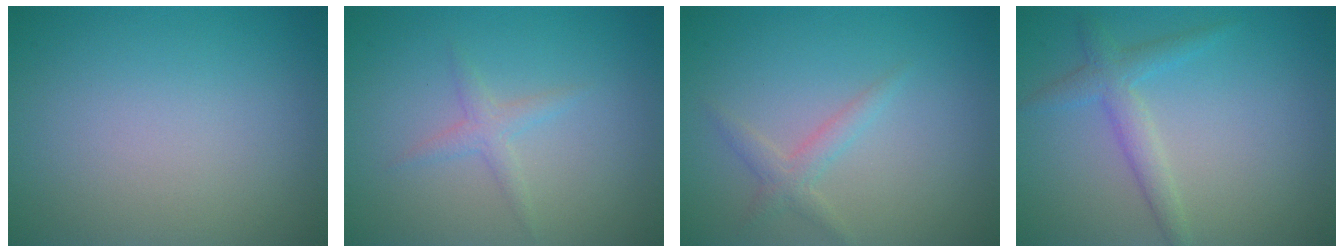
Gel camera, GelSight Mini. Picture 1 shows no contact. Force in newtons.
{"total": 1.4, "press": 1.4, "slide": 0.1}
{"total": 1.7, "press": 1.6, "slide": 0.1}
{"total": 2.4, "press": 2.4, "slide": 0.1}